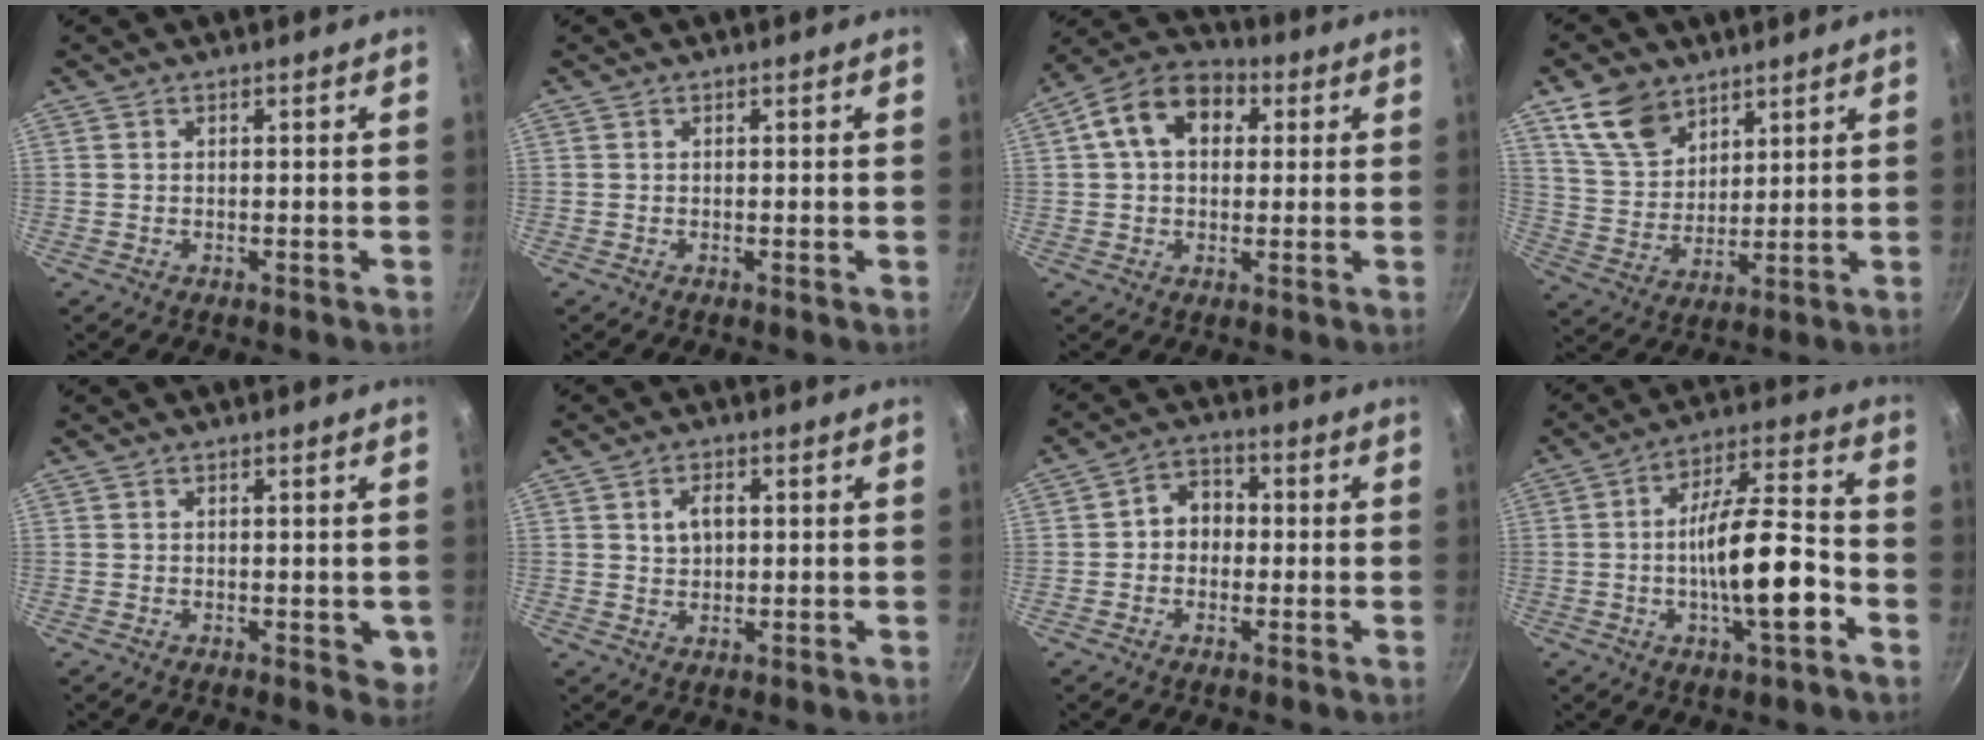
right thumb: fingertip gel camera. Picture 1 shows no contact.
{"total": 0.0}
{"total": 12.5, "force": [3.2, 8.9, 8.2], "torque": [-0.113, 0.024, 0.033]}
{"total": 10.8, "force": [6.8, 7.0, 4.7], "torque": [-0.059, -0.029, 0.139]}
{"total": 2.9, "force": [-0.3, 1.7, 2.3], "torque": [-0.017, -0.004, -0.004]}
{"total": 3.7, "force": [0.9, 2.5, 2.5], "torque": [-0.030, 0.003, 0.017]}
{"total": 5.8, "force": [-0.3, 4.8, 3.3], "torque": [-0.018, 0.016, -0.015]}
{"total": 14.9, "force": [-4.1, 4.3, 13.7], "torque": [-0.214, 0.039, -0.070]}